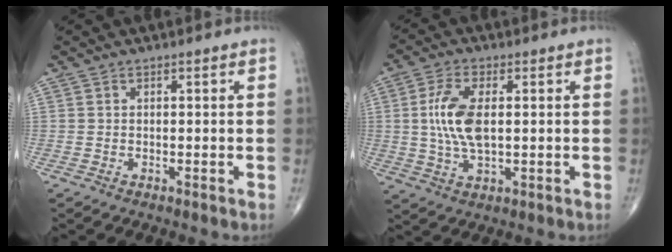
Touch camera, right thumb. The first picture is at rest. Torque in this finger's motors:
{"motor_torque": [0.25, 1.34, 1.27, 0.09, 0.11]}